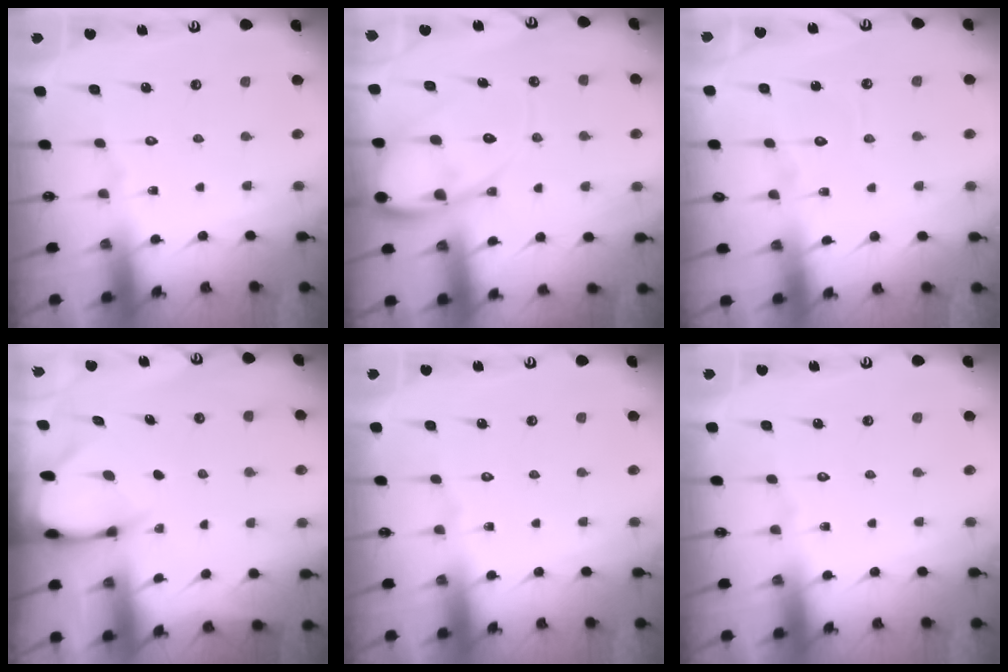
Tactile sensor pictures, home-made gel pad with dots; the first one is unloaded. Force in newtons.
{"total": 12.0, "press": 12.0, "slide": 1.3}
{"total": 5.3, "press": 5.3, "slide": 0.4}
{"total": 3.1, "press": 3.1, "slide": 0.4}
{"total": 0.0}
{"total": 0.0}